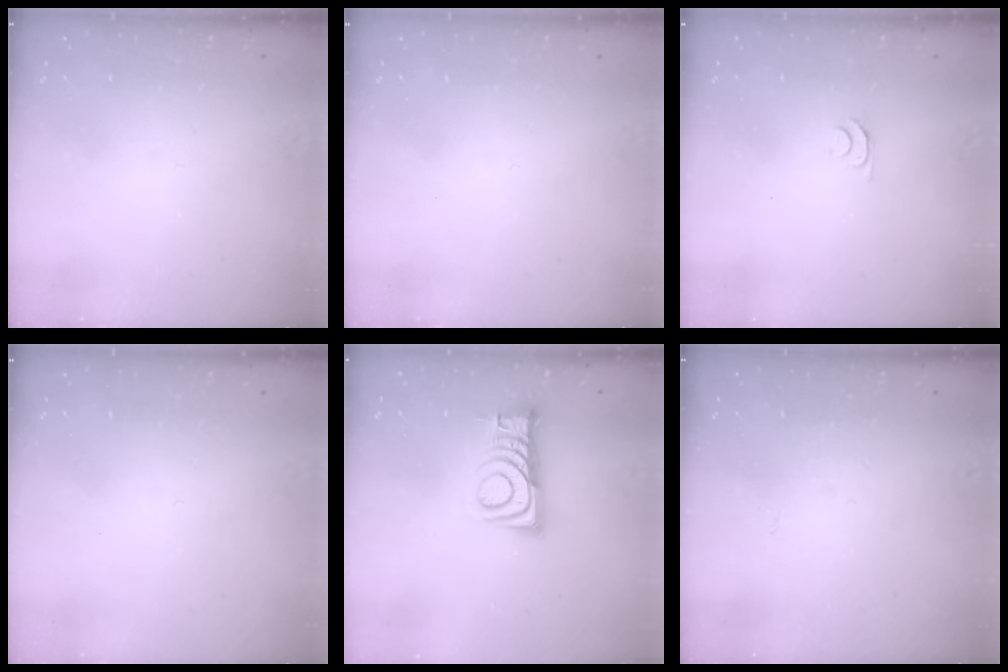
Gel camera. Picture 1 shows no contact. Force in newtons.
{"total": 1.6, "press": 1.6, "slide": 0.1}
{"total": 4.6, "press": 4.5, "slide": 0.7}
{"total": 1.6, "press": 1.6, "slide": 0.1}
{"total": 10.1, "press": 10.1, "slide": 0.3}
{"total": 3.4, "press": 3.3, "slide": 0.5}